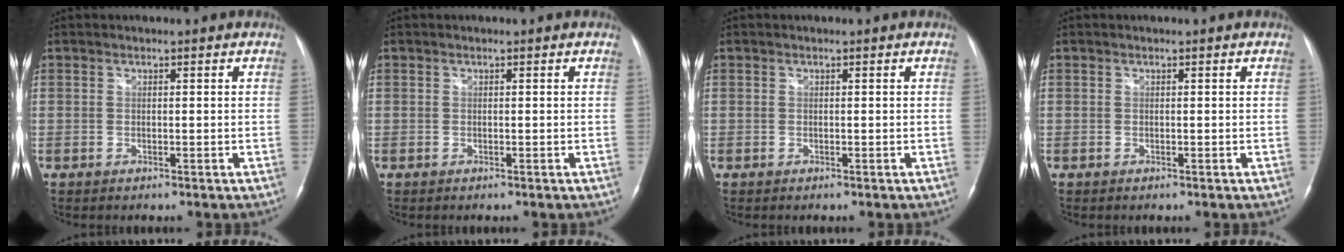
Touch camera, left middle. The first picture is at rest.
{"total": 0.0}
{"total": 0.0}
{"total": 0.0}